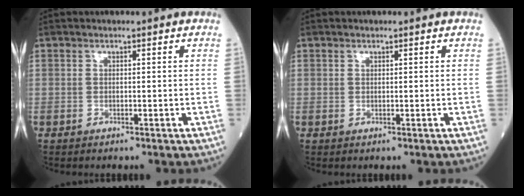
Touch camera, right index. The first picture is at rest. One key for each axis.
{"total": 0.0}